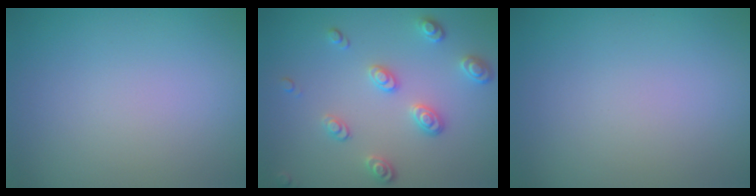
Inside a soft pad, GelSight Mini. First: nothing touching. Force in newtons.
{"total": 2.8, "press": 2.4, "slide": 1.4}
{"total": 0.0}